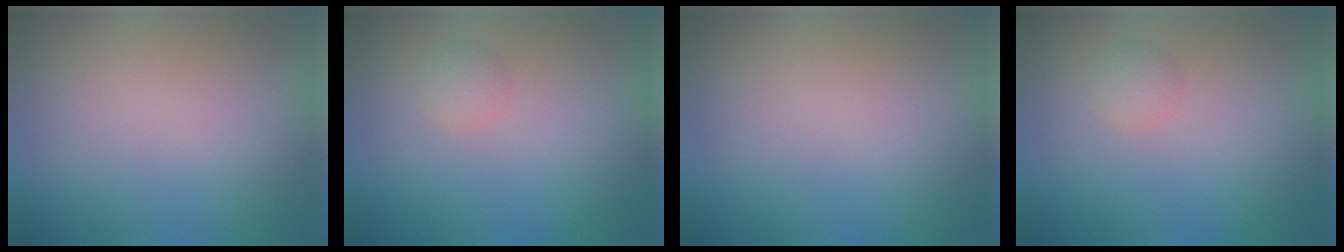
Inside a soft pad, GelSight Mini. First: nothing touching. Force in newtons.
{"total": 1.1, "press": 1.1, "slide": 0.0}
{"total": 0.0}
{"total": 1.1, "press": 1.1, "slide": 0.0}